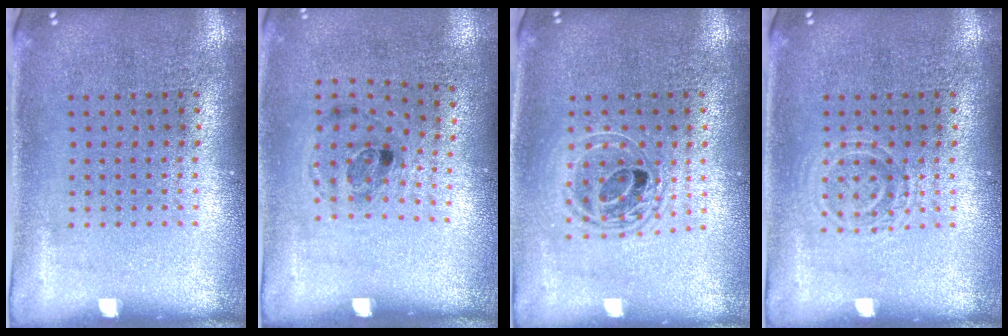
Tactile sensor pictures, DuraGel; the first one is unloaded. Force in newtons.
{"total": 1.2, "press": 0.8, "slide": 0.9}
{"total": 1.7, "press": 1.4, "slide": 1.0}
{"total": 1.6, "press": 1.5, "slide": 0.4}